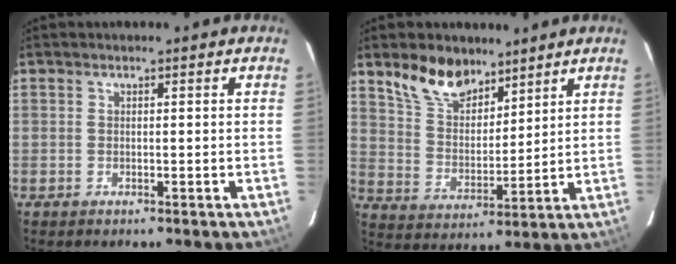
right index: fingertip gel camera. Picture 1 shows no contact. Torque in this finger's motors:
{"motor_torque": [0.22, 0.22, 0.12, 0.07]}